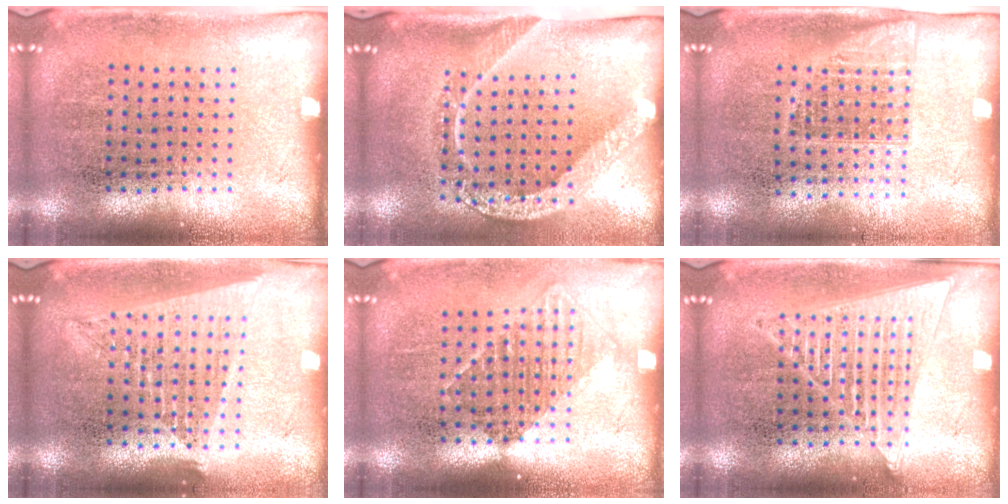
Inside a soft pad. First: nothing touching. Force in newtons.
{"total": 2.0, "press": 1.5, "slide": 1.3}
{"total": 1.0, "press": 0.9, "slide": 0.4}
{"total": 1.8, "press": 1.6, "slide": 0.8}
{"total": 1.3, "press": 1.1, "slide": 0.7}
{"total": 2.9, "press": 2.9, "slide": 0.3}